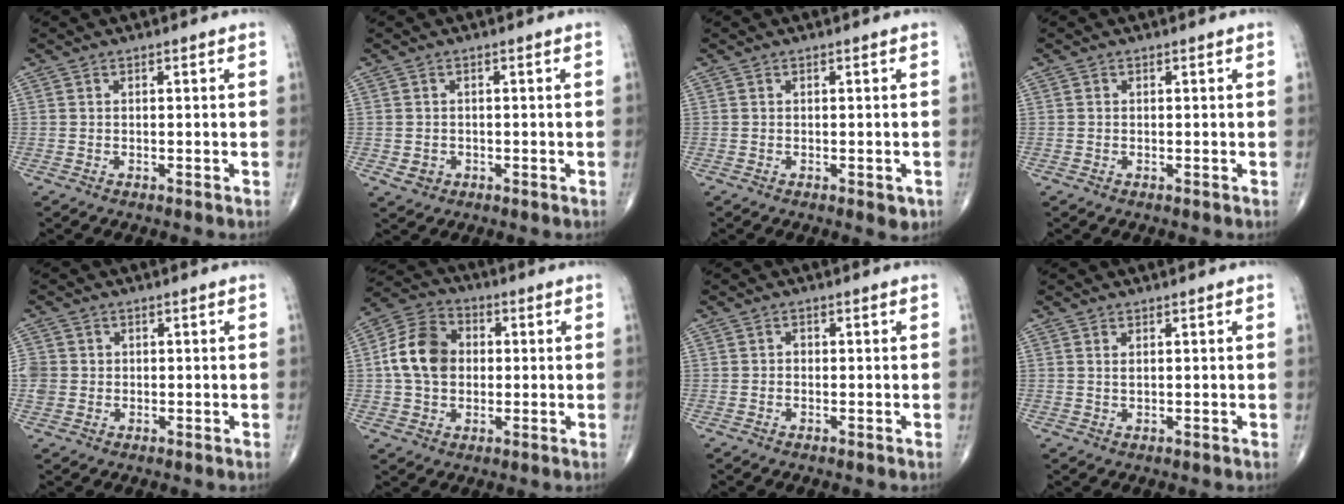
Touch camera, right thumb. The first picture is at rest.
{"total": 2.1, "force": [-0.5, 1.9, 0.8], "torque": [-0.007, 0.002, -0.001]}
{"total": 2.0, "force": [-0.7, 1.0, 1.5], "torque": [-0.010, -0.001, -0.006]}
{"total": 0.0}
{"total": 4.1, "force": [0.3, 3.8, 1.3], "torque": [-0.020, 0.008, 0.010]}
{"total": 11.5, "force": [0.7, 8.7, 7.4], "torque": [-0.121, 0.019, 0.004]}
{"total": 0.7, "force": [-0.1, 0.6, 0.4], "torque": [-0.002, 0.002, -0.005]}
{"total": 0.9, "force": [0.4, 0.3, 0.8], "torque": [-0.014, -0.001, 0.010]}